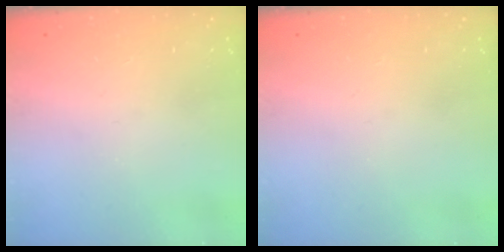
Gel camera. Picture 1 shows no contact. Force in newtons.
{"total": 0.0}